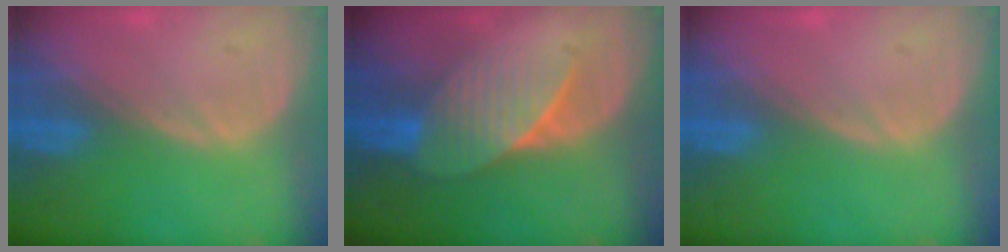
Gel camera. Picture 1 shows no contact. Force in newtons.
{"total": 7.2, "press": 6.7, "slide": 2.5}
{"total": 0.0}